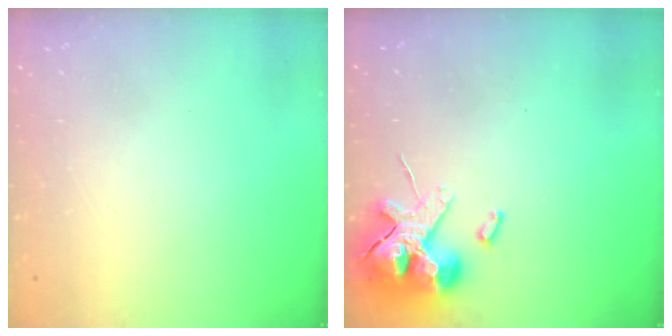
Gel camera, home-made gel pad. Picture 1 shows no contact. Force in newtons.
{"total": 13.7, "press": 13.5, "slide": 2.3}